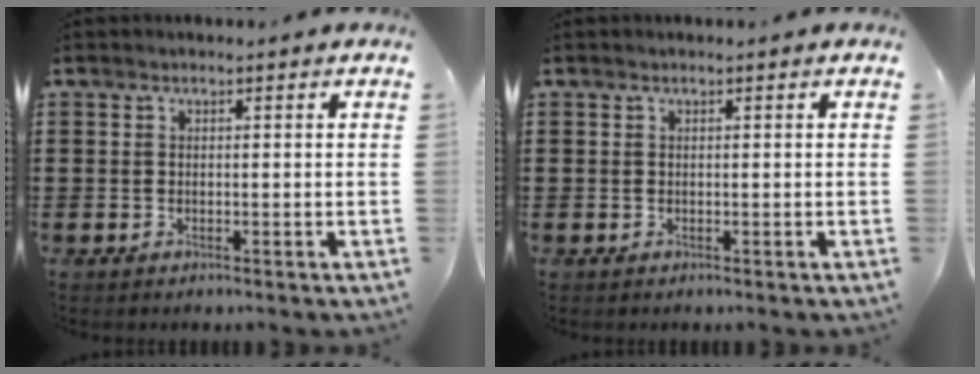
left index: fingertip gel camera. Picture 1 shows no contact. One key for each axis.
{"total": 0.0}